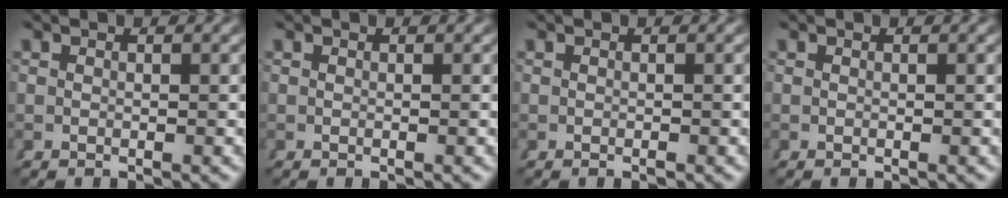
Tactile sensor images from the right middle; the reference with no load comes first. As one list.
[{"total": 0.0}, {"total": 0.0}, {"total": 0.0}]